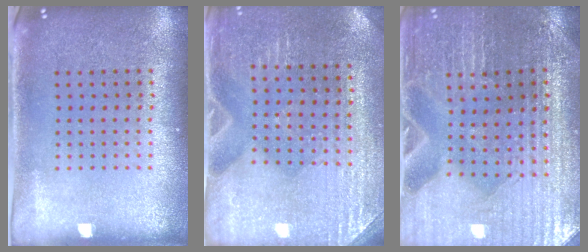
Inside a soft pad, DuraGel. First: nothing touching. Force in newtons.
{"total": 2.9, "press": 2.9, "slide": 0.4}
{"total": 2.5, "press": 2.4, "slide": 0.4}